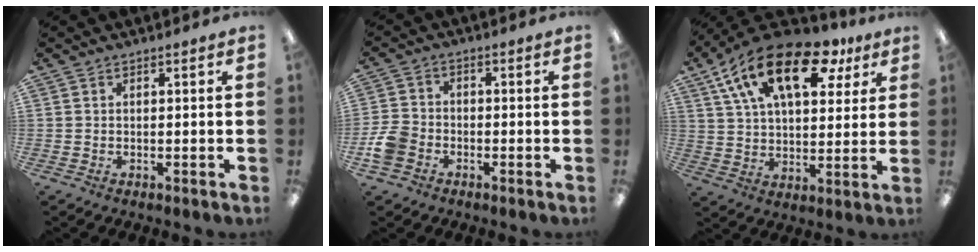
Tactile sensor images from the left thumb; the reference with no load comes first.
{"total": 6.2, "force": [-2.8, 4.6, 2.9], "torque": [-0.062, 0.017, -0.051]}
{"total": 20.1, "force": [10.7, 9.9, 13.9], "torque": [-0.242, -0.040, 0.180]}